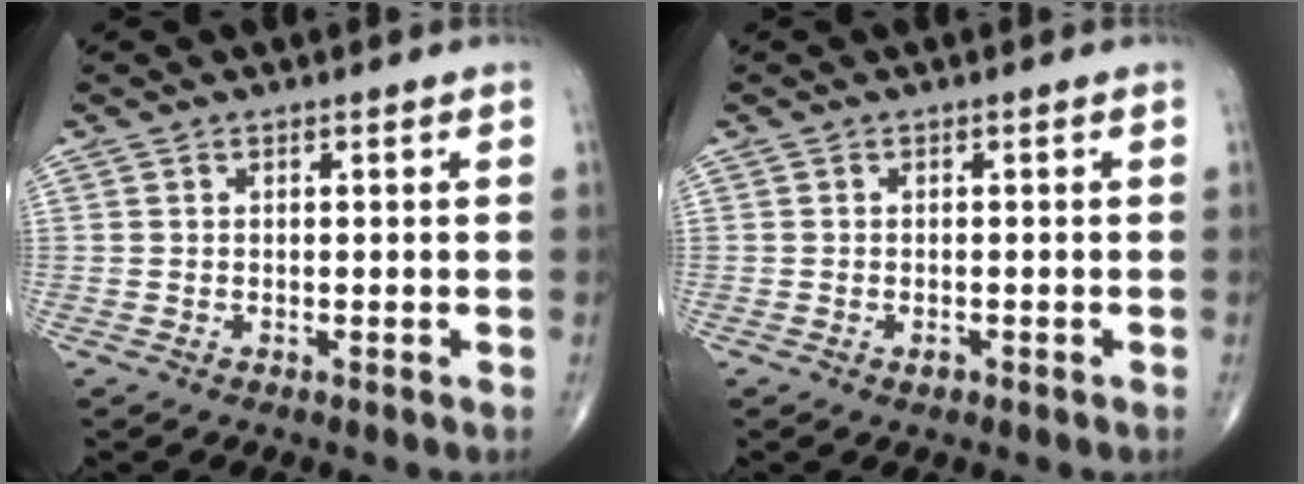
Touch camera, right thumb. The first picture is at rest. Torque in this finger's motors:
{"motor_torque": [-0.13, 0.20, 0.12, 0.18, -0.01]}